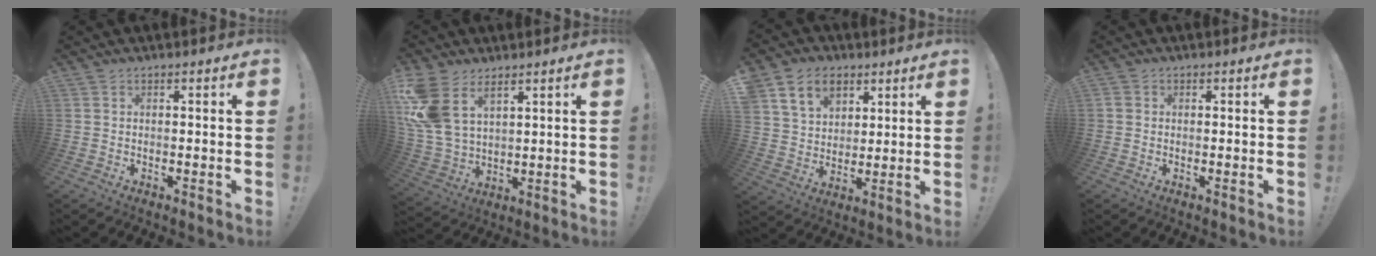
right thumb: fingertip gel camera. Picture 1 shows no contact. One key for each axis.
{"total": 13.8, "fx": 6.9, "fy": 8.8, "fz": 8.1, "tx": -0.184, "ty": -0.035, "tz": 0.133}
{"total": 12.2, "fx": 6.5, "fy": 9.2, "fz": 4.7, "tx": -0.077, "ty": -0.028, "tz": 0.129}
{"total": 1.0, "fx": -0.1, "fy": 1.0, "fz": 0.3, "tx": -0.008, "ty": 0.004, "tz": 0.000}